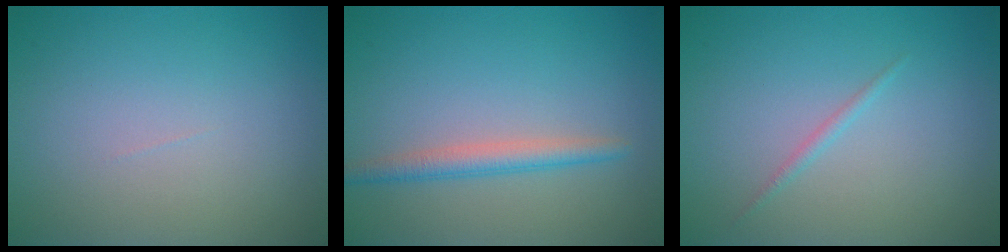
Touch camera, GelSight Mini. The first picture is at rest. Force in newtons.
{"total": 2.3, "press": 2.3, "slide": 0.1}
{"total": 0.7, "press": 0.7, "slide": 0.1}